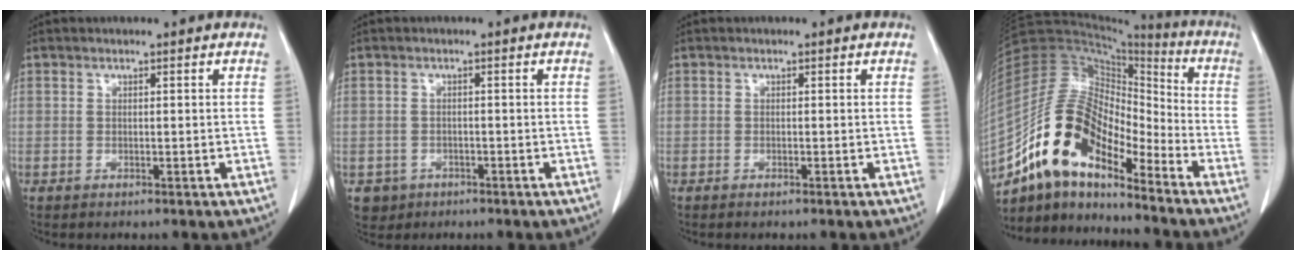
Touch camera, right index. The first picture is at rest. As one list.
[{"total": 3.2, "force": [-1.4, 2.8, 0.2], "torque": [-0.002, 0.008, -0.020]}, {"total": 0.6, "force": [-0.5, 0.1, 0.3], "torque": [-0.011, -0.002, -0.006]}, {"total": 15.7, "force": [-11.3, 6.0, 9.1], "torque": [-0.170, 0.046, -0.208]}]